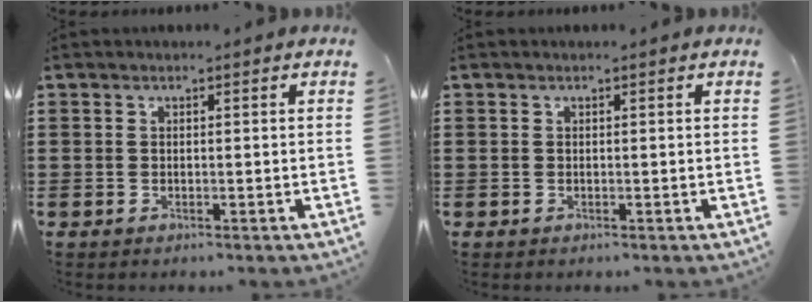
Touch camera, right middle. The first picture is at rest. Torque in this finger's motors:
{"motor_torque": [-0.16, 0.00, 0.08, -0.01]}